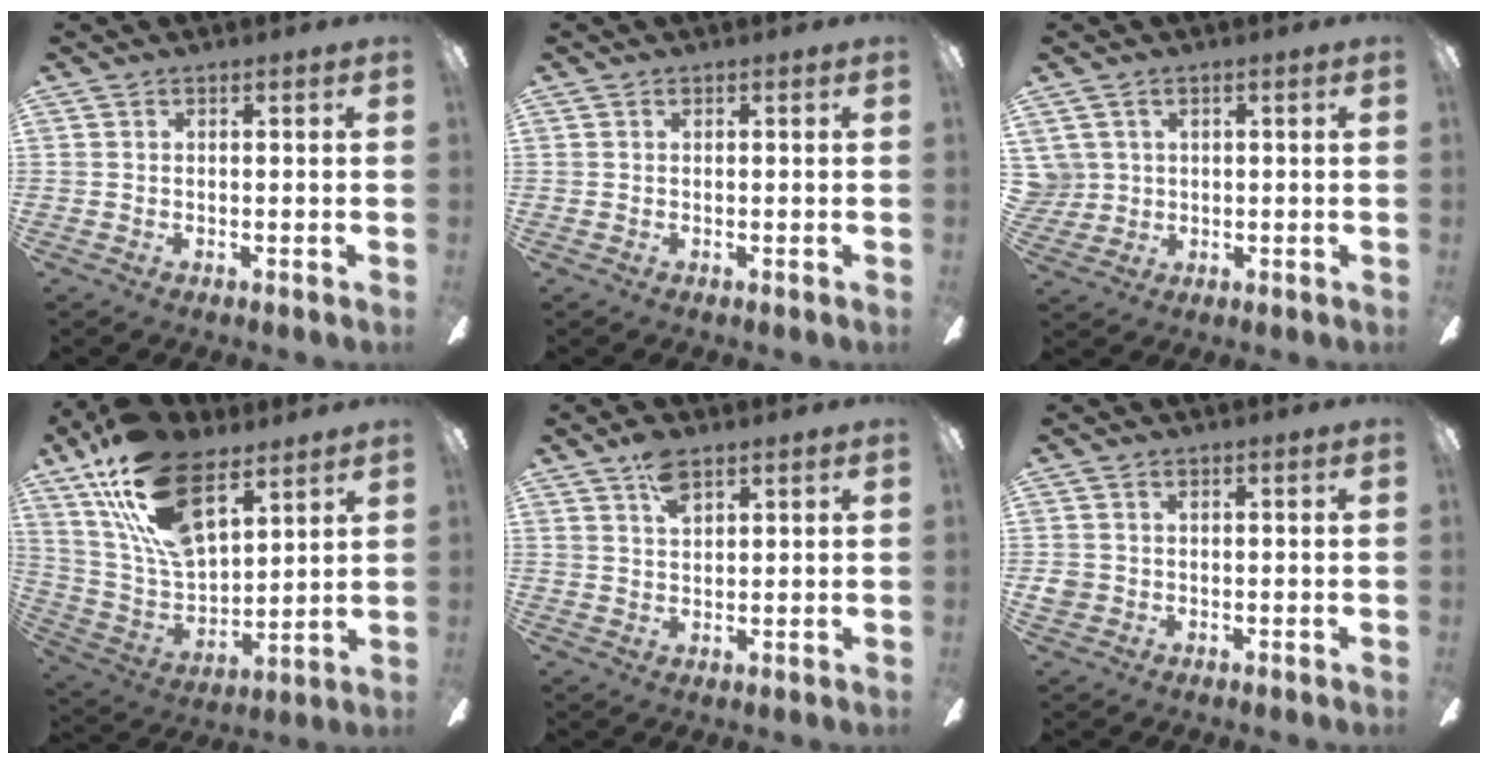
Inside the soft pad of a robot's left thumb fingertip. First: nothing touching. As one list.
[{"total": 0.0}, {"total": 3.9, "force": [1.4, 3.7, 0.1], "torque": [-0.017, 0.009, 0.028]}, {"total": 22.4, "force": [13.1, 11.4, 14.2], "torque": [-0.274, -0.057, 0.238]}, {"total": 5.5, "force": [3.5, 2.7, 3.4], "torque": [-0.059, -0.002, 0.061]}, {"total": 2.5, "force": [-0.2, 2.3, 0.9], "torque": [-0.015, 0.005, -0.003]}]